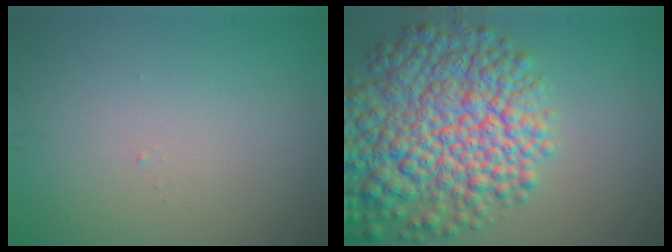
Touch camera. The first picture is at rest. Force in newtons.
{"total": 10.9, "press": 10.9, "slide": 0.4}